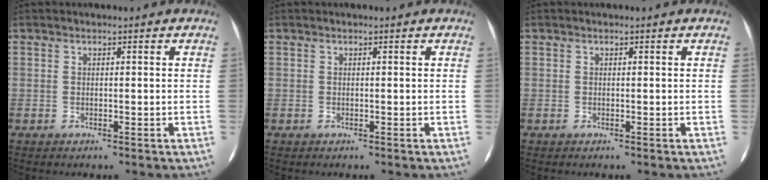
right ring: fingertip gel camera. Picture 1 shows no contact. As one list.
[{"total": 0.0}, {"total": 0.0}]